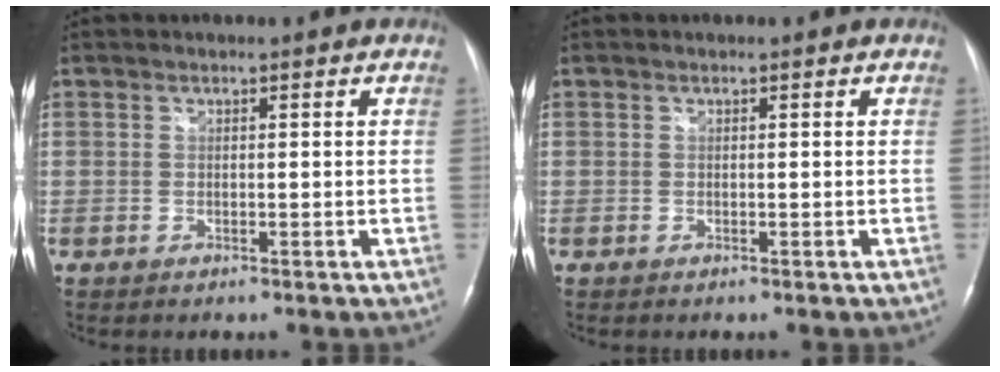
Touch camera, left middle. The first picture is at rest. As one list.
[{"total": 0.0}]